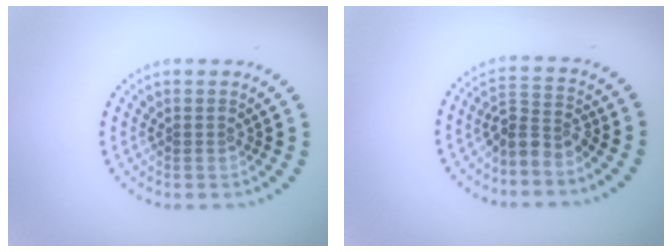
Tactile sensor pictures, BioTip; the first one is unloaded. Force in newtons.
{"total": 2.7, "press": 2.0, "slide": 1.9}